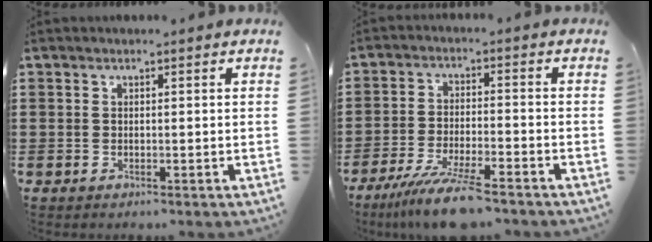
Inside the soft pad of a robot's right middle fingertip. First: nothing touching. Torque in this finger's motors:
{"motor_torque": [1.40, -0.73, 0.26, 0.21]}